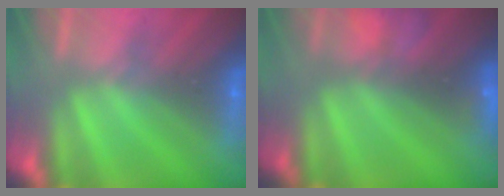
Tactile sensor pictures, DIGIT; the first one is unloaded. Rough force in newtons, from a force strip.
{"total": 7.9}